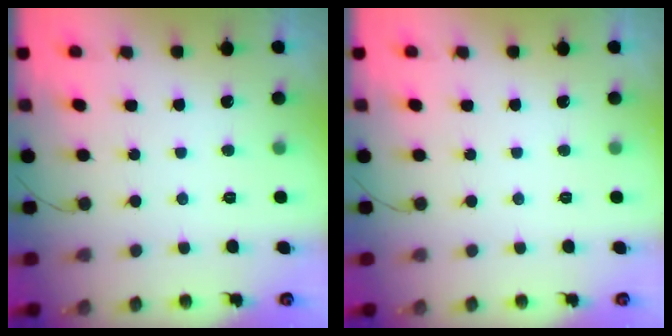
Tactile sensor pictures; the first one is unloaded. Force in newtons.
{"total": 0.0}